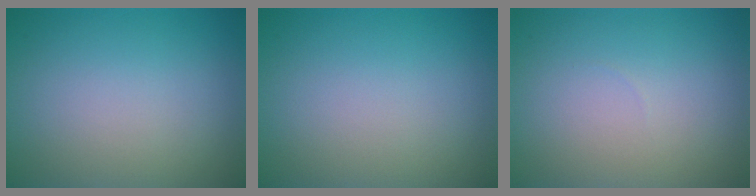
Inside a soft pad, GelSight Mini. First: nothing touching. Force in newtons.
{"total": 0.0}
{"total": 0.0}